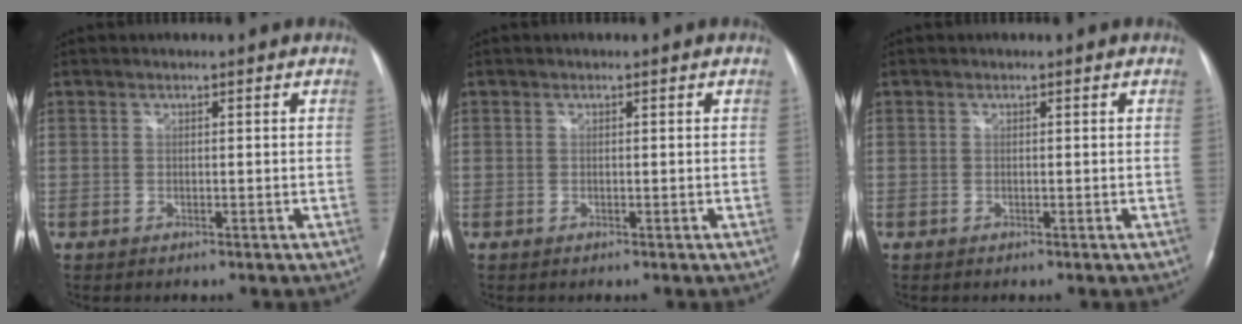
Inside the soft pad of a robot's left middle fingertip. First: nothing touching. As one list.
[{"total": 0.0}, {"total": 0.0}]